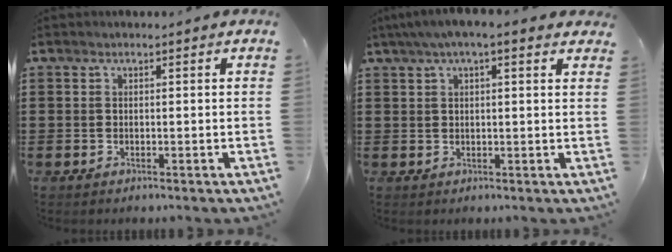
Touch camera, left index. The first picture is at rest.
{"total": 3.8, "force": [2.5, 0.6, 2.8], "torque": [-0.059, 0.006, 0.044]}